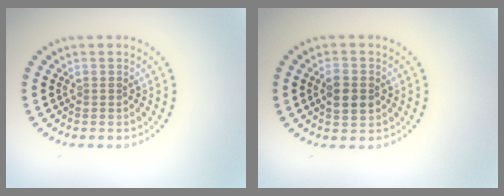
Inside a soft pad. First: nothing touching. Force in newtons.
{"total": 2.6, "press": 2.6, "slide": 0.2}